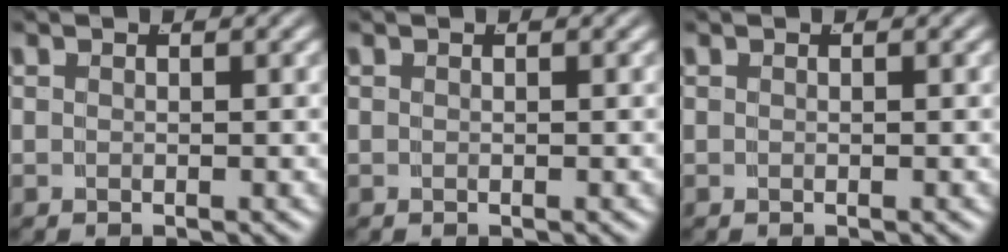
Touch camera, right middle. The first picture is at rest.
{"total": 0.0}
{"total": 0.0}